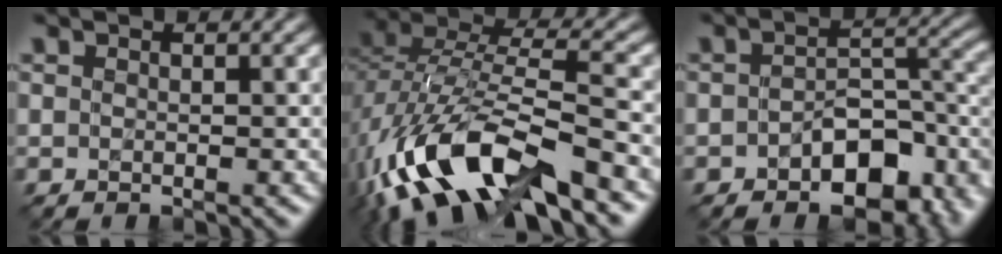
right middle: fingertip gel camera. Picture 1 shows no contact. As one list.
[{"total": 14.0, "force": [-7.7, 5.0, 10.6], "torque": [-0.210, 0.002, -0.141]}, {"total": 7.7, "force": [-3.1, 4.2, 5.6], "torque": [-0.065, -0.003, -0.051]}]